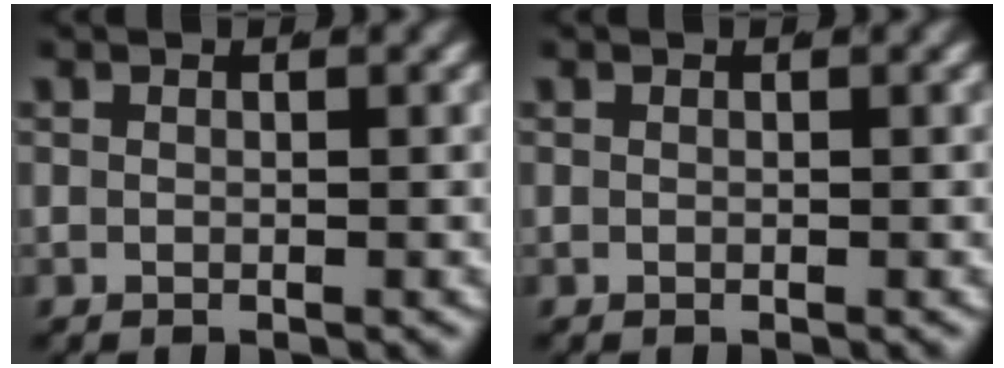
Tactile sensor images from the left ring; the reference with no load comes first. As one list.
[{"total": 0.0}]